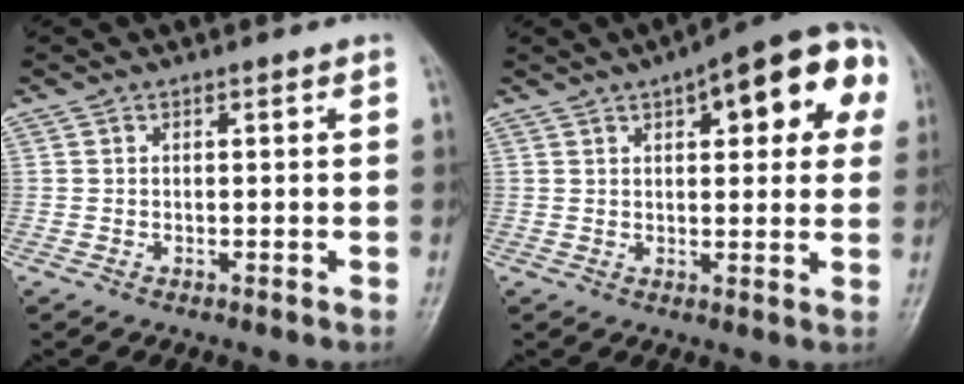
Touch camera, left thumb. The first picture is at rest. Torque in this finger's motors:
{"motor_torque": [0.54, 0.43, 0.42, -0.04, 0.14]}